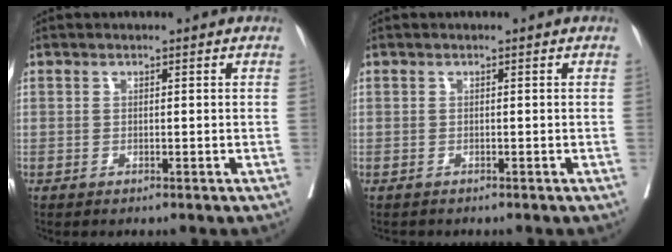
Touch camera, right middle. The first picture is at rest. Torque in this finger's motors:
{"motor_torque": [0.01, -0.01, 0.00, 0.00]}